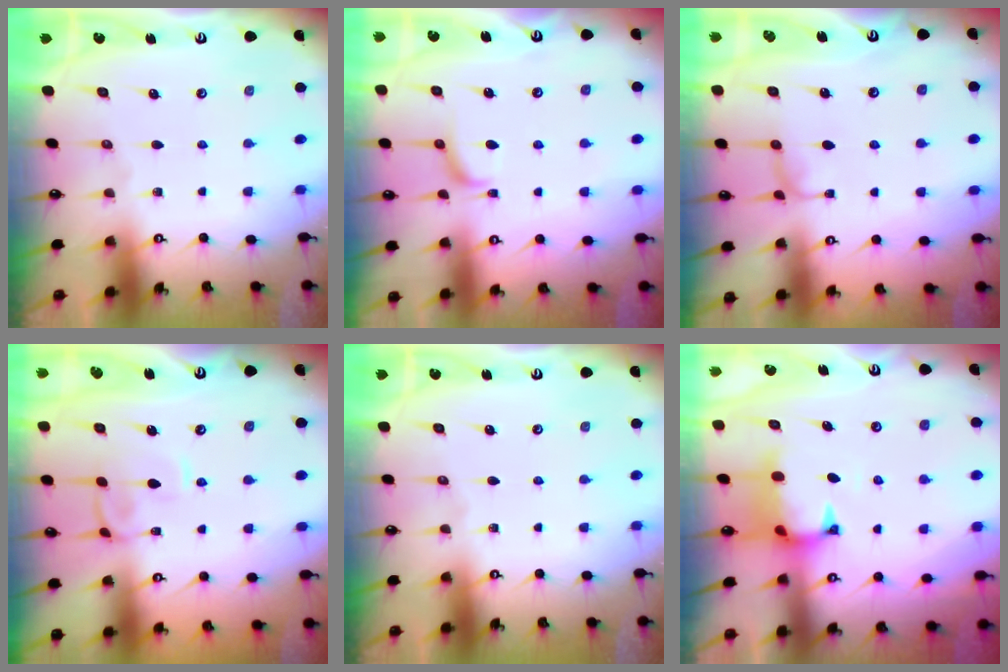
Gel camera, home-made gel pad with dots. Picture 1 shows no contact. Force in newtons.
{"total": 2.2, "press": 2.1, "slide": 0.7}
{"total": 1.1, "press": 0.9, "slide": 0.6}
{"total": 0.9, "press": 0.6, "slide": 0.7}
{"total": 0.0}
{"total": 1.2, "press": 0.6, "slide": 1.0}